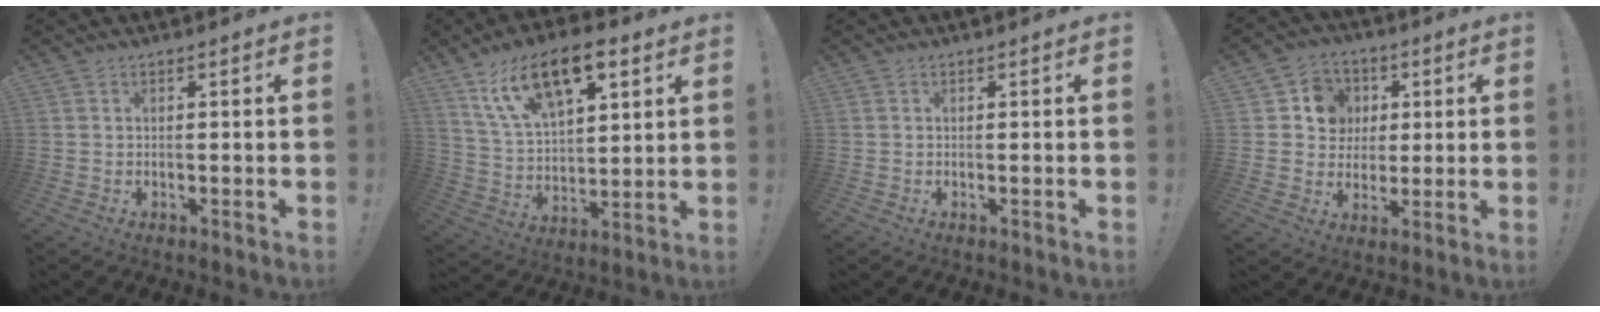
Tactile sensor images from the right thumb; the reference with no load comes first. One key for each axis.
{"total": 17.4, "fx": 10.1, "fy": 8.6, "fz": 11.2, "tx": -0.196, "ty": -0.044, "tz": 0.182}
{"total": 0.0}
{"total": 9.6, "fx": 2.0, "fy": 8.9, "fz": 2.7, "tx": -0.029, "ty": -0.008, "tz": 0.044}